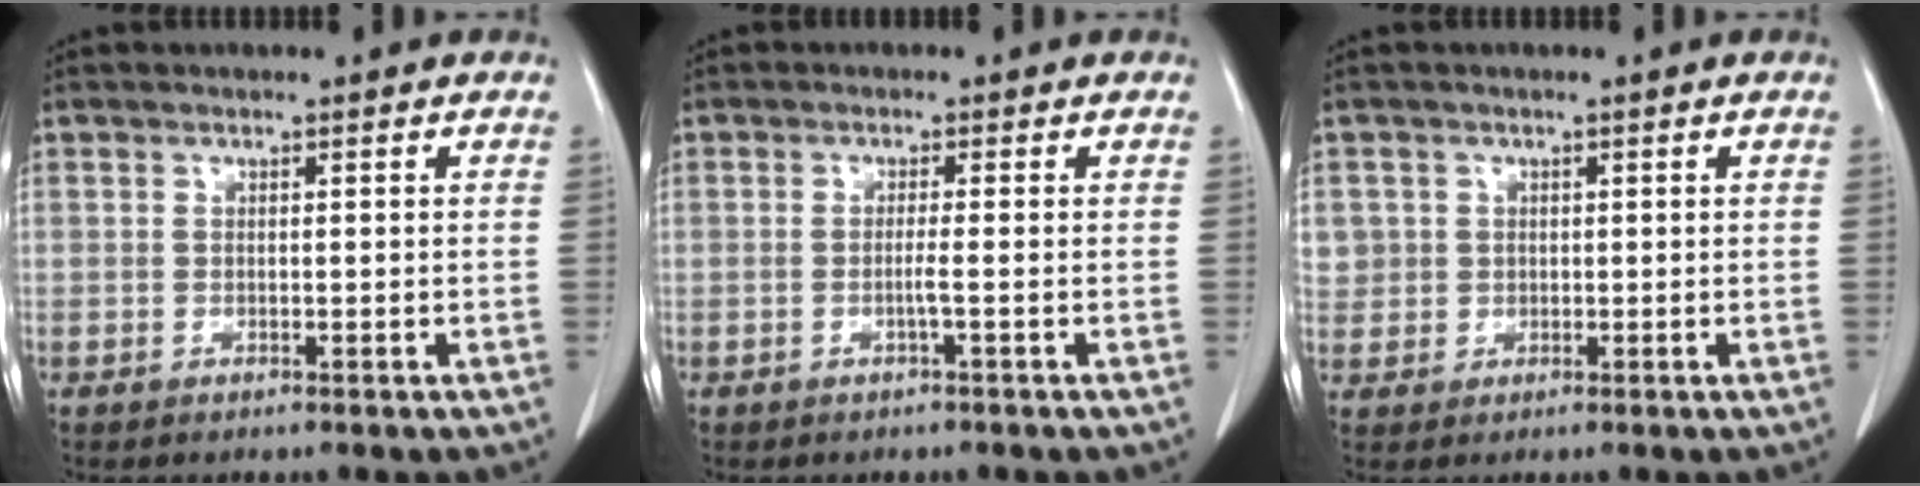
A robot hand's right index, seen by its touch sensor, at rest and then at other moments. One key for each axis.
{"total": 1.3, "fx": -0.4, "fy": -0.4, "fz": 1.2, "tx": -0.019, "ty": 0.002, "tz": -0.008}
{"total": 3.1, "fx": 0.8, "fy": 3.0, "fz": 0.0, "tx": 0.019, "ty": 0.006, "tz": 0.019}